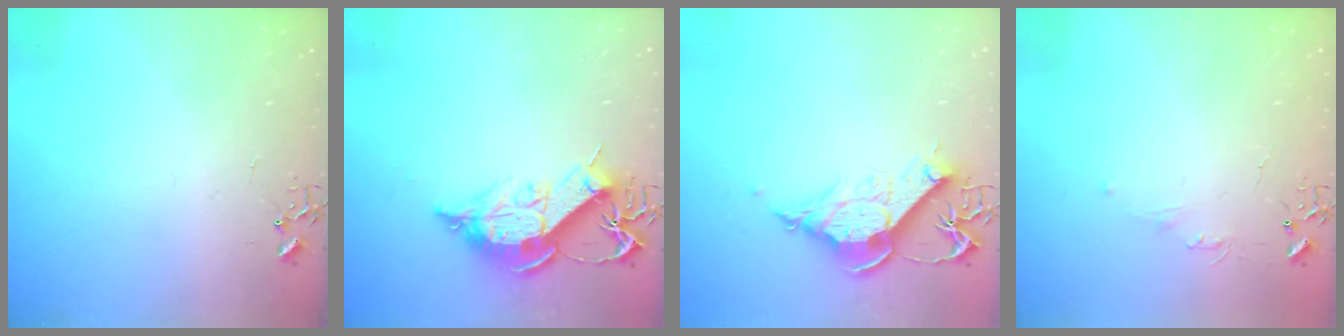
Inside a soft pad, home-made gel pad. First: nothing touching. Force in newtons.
{"total": 14.4, "press": 14.4, "slide": 1.2}
{"total": 13.2, "press": 13.1, "slide": 1.6}
{"total": 4.0, "press": 3.9, "slide": 0.6}